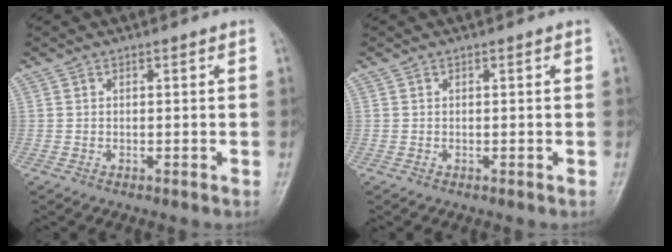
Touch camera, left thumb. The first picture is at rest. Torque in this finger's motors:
{"motor_torque": [0.00, 0.00, 0.02, -0.01, 0.00]}